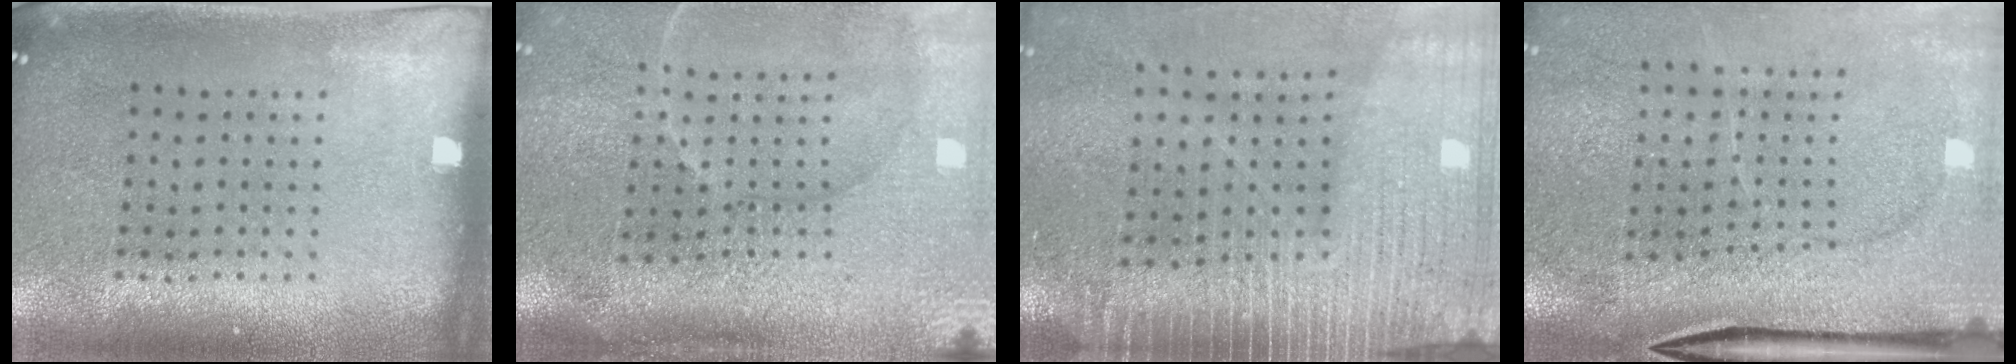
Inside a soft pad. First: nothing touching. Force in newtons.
{"total": 4.5, "press": 3.8, "slide": 2.5}
{"total": 4.2, "press": 3.6, "slide": 2.1}
{"total": 3.8, "press": 3.1, "slide": 2.3}